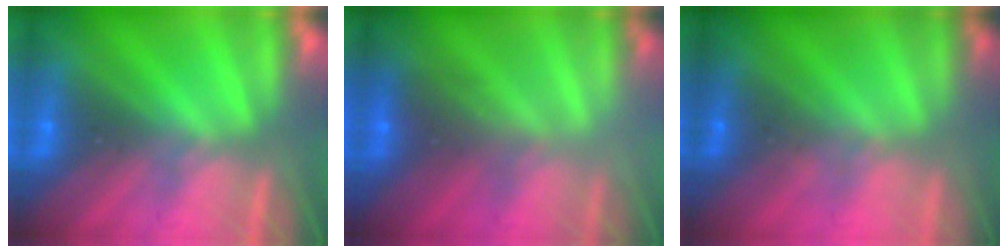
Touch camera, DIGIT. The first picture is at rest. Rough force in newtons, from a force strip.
{"total": 2.0}
{"total": 1.8}